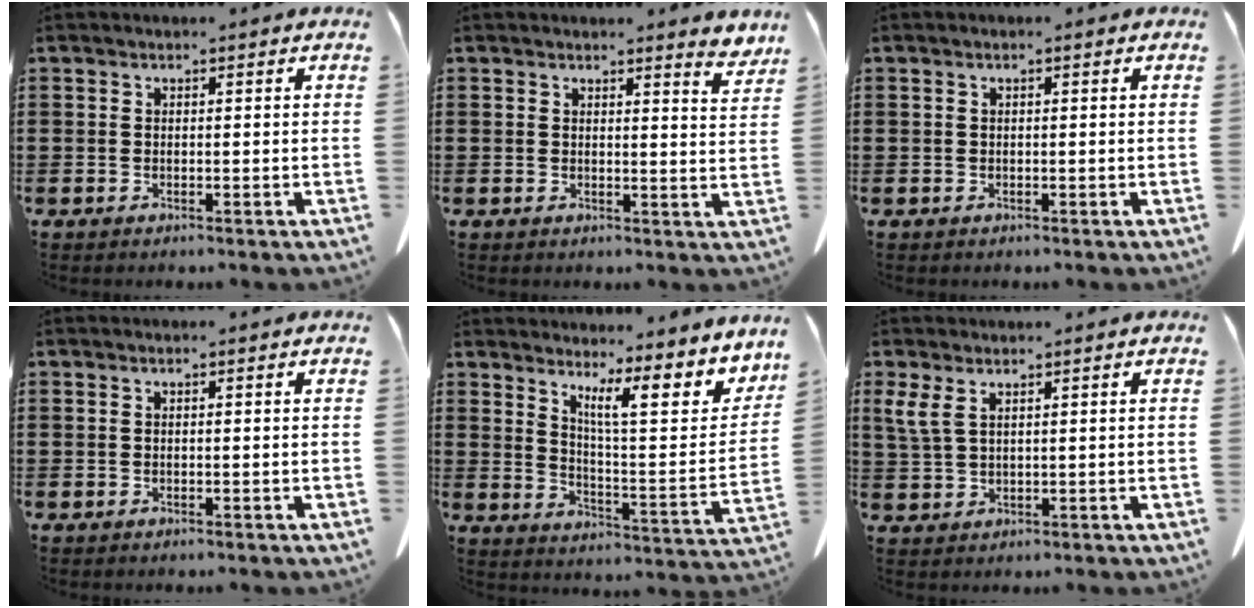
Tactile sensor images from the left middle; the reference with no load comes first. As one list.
[{"total": 3.0, "force": [3.0, -0.2, 0.3], "torque": [0.001, -0.021, 0.052]}, {"total": 0.5, "force": [0.0, 0.1, 0.5], "torque": [-0.009, -0.001, 0.000]}, {"total": 0.0}, {"total": 9.2, "force": [6.5, 1.2, 6.4], "torque": [-0.108, -0.053, 0.105]}, {"total": 3.3, "force": [1.9, 1.1, 2.4], "torque": [-0.062, 0.000, 0.033]}]